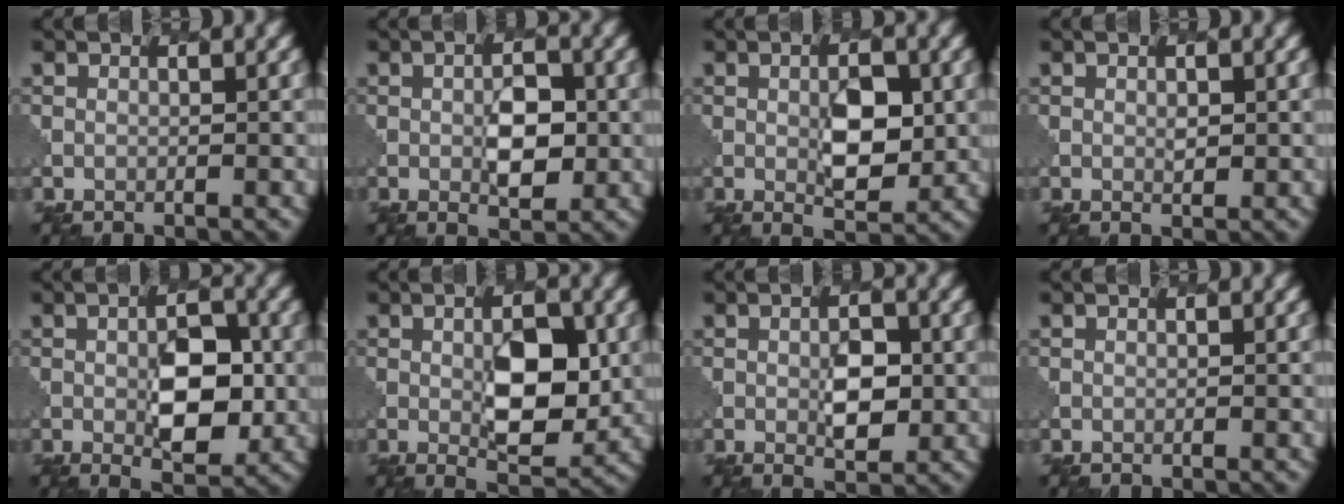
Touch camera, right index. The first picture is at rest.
{"total": 3.4, "force": [-0.1, 1.6, 3.0], "torque": [-0.045, -0.001, 0.002]}
{"total": 4.1, "force": [0.3, 1.8, 3.7], "torque": [-0.060, -0.004, 0.009]}
{"total": 0.7, "force": [0.4, 0.3, 0.5], "torque": [-0.008, -0.004, 0.009]}
{"total": 5.3, "force": [-0.3, 2.4, 4.7], "torque": [-0.071, -0.003, -0.001]}
{"total": 5.9, "force": [0.2, 2.4, 5.3], "torque": [-0.081, -0.006, 0.008]}
{"total": 3.1, "force": [0.1, 1.5, 2.7], "torque": [-0.041, -0.004, 0.005]}
{"total": 0.0}